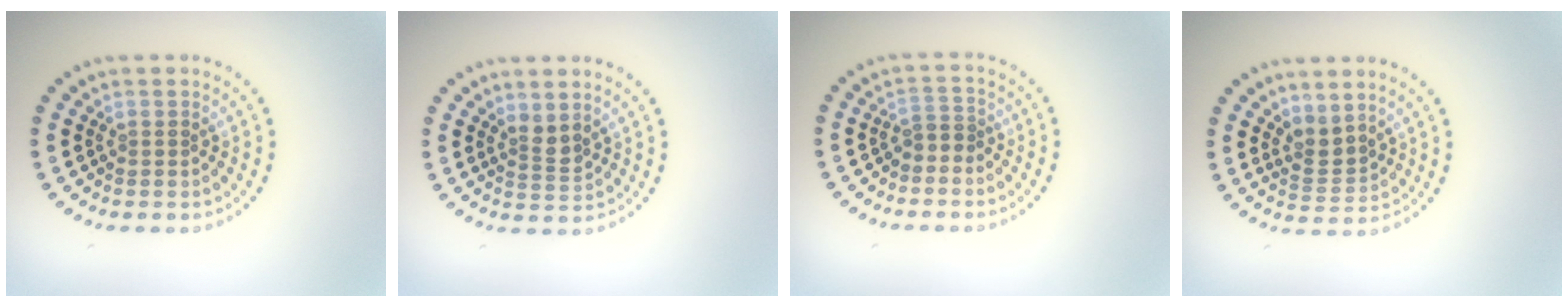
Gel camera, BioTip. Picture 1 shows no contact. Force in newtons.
{"total": 1.7, "press": 1.2, "slide": 1.2}
{"total": 1.3, "press": 1.0, "slide": 0.8}
{"total": 2.3, "press": 1.5, "slide": 1.7}